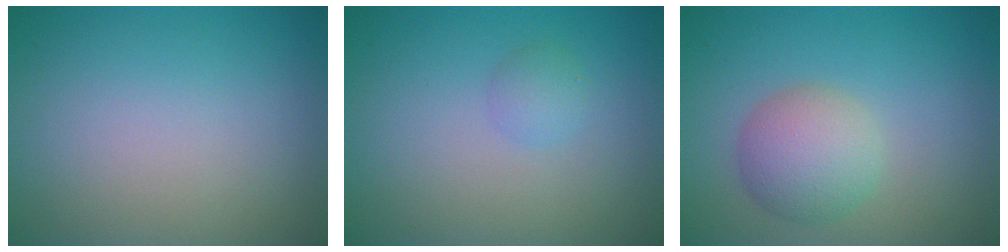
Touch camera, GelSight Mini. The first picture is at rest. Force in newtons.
{"total": 1.2, "press": 1.2, "slide": 0.1}
{"total": 4.1, "press": 4.1, "slide": 0.1}